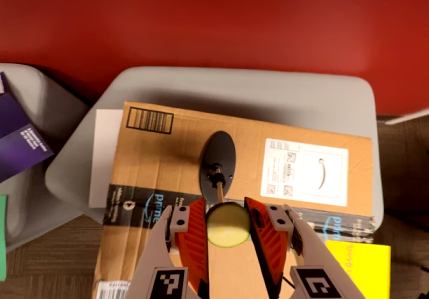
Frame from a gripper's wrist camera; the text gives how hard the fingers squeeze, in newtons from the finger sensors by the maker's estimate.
{"total": 9.6, "left": 9.8, "right": 9.5}